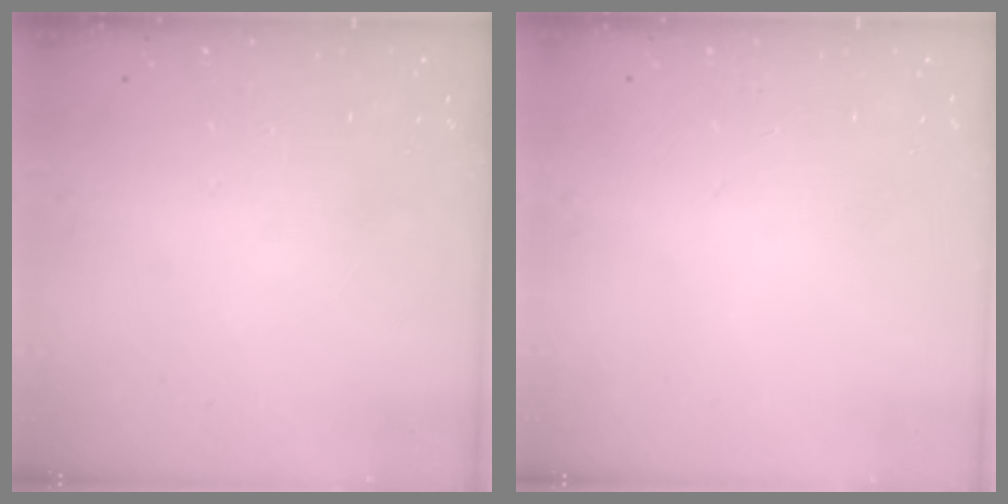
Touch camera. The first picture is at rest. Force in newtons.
{"total": 0.0}